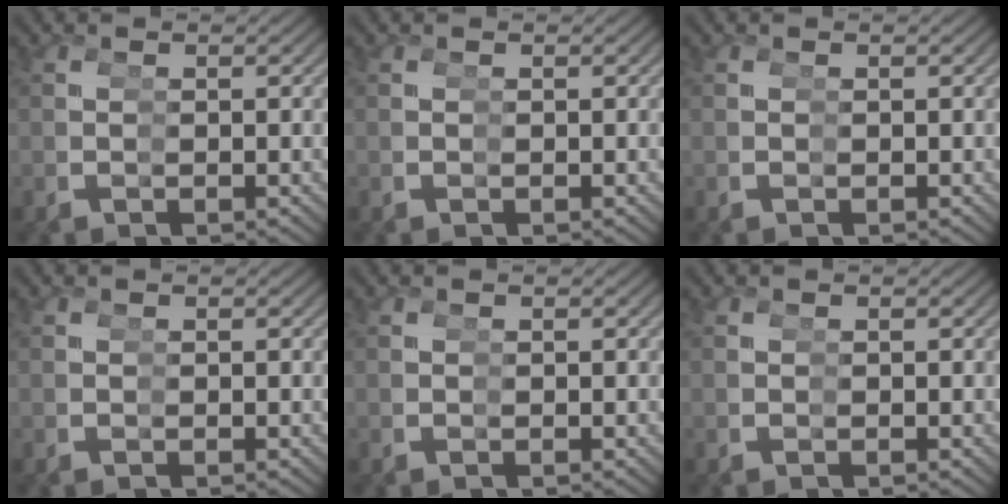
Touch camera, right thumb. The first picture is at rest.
{"total": 0.0}
{"total": 0.0}
{"total": 0.0}
{"total": 0.0}
{"total": 0.0}